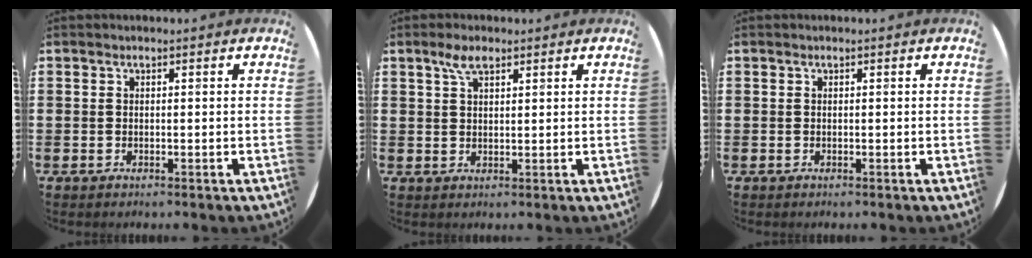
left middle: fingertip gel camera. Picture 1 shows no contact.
{"total": 3.3, "force": [2.2, 1.2, 2.1], "torque": [-0.038, 0.004, 0.037]}
{"total": 0.0}